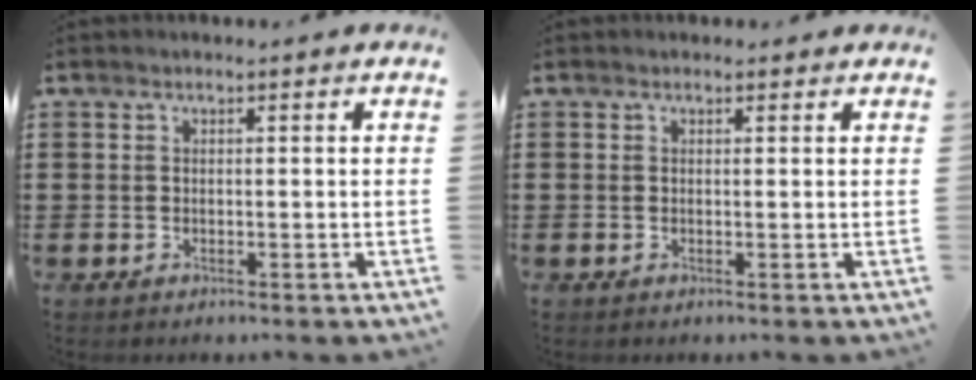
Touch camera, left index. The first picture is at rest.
{"total": 0.5, "force": [0.2, 0.5, 0.0], "torque": [-0.002, 0.005, 0.004]}